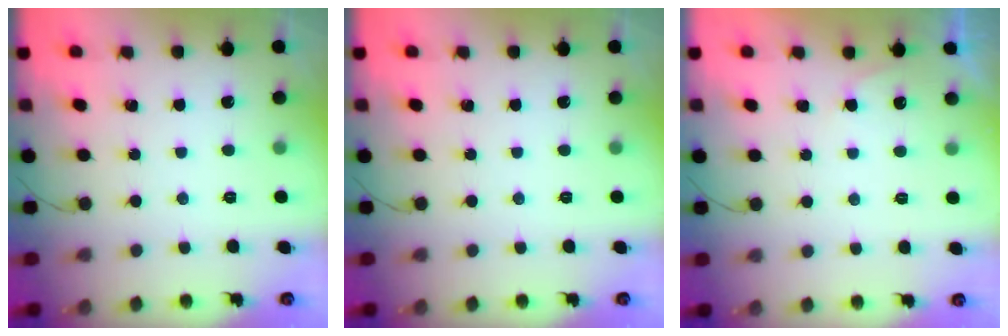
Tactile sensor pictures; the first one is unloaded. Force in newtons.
{"total": 0.0}
{"total": 3.8, "press": 3.3, "slide": 1.9}